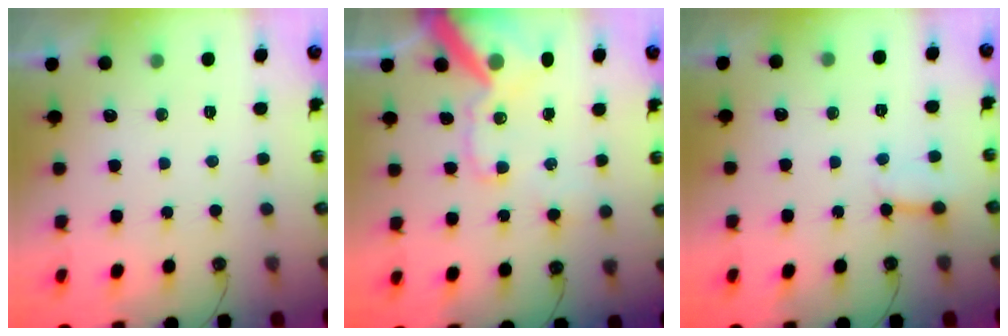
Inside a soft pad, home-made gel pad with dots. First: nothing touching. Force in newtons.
{"total": 15.4, "press": 15.2, "slide": 2.2}
{"total": 3.1, "press": 3.1, "slide": 0.1}